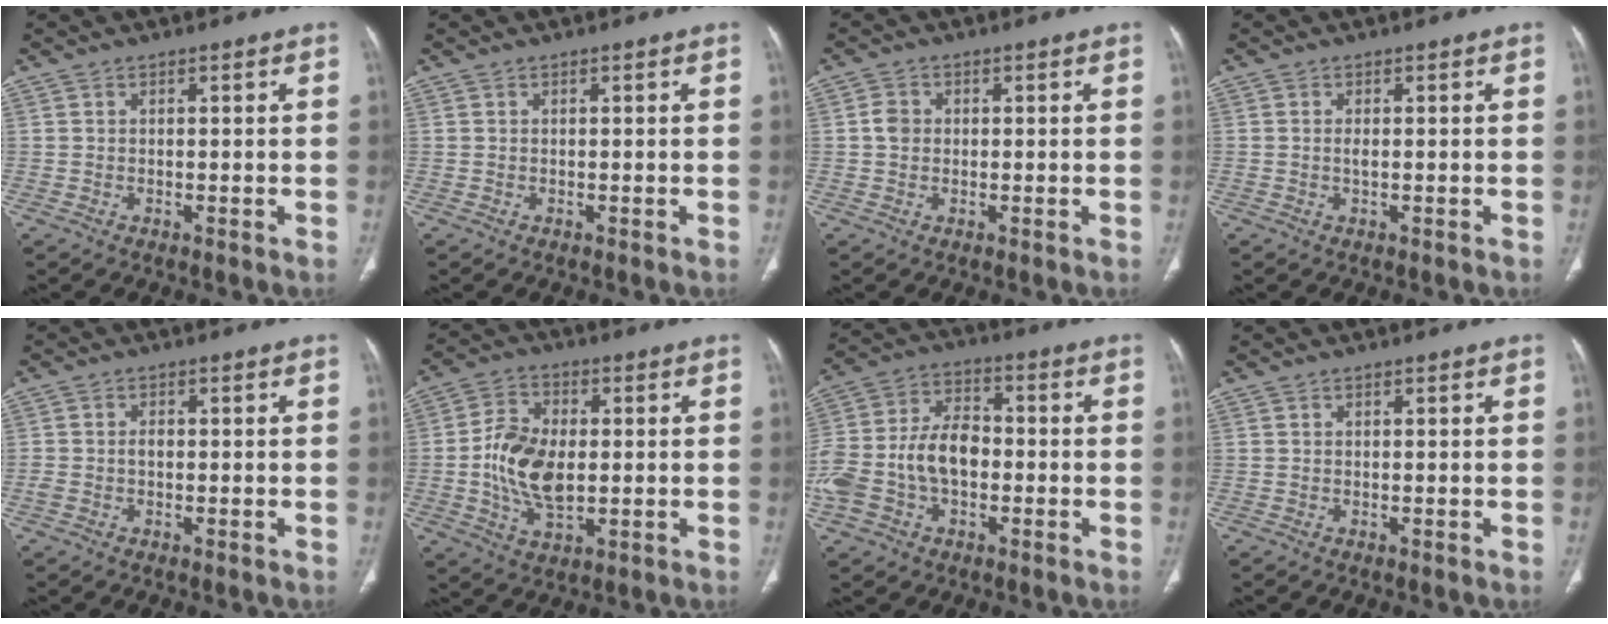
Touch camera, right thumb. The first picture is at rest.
{"total": 0.0}
{"total": 2.5, "force": [0.1, 2.2, 1.3], "torque": [-0.019, 0.005, -0.001]}
{"total": 0.9, "force": [-0.1, 0.3, 0.8], "torque": [-0.019, -0.001, -0.001]}
{"total": 1.9, "force": [-0.3, 1.2, 1.5], "torque": [-0.036, 0.007, -0.006]}
{"total": 11.7, "force": [-0.5, 6.9, 9.5], "torque": [-0.176, 0.003, -0.008]}
{"total": 15.6, "force": [-2.9, 10.2, 11.5], "torque": [-0.238, 0.041, -0.056]}
{"total": 0.0}